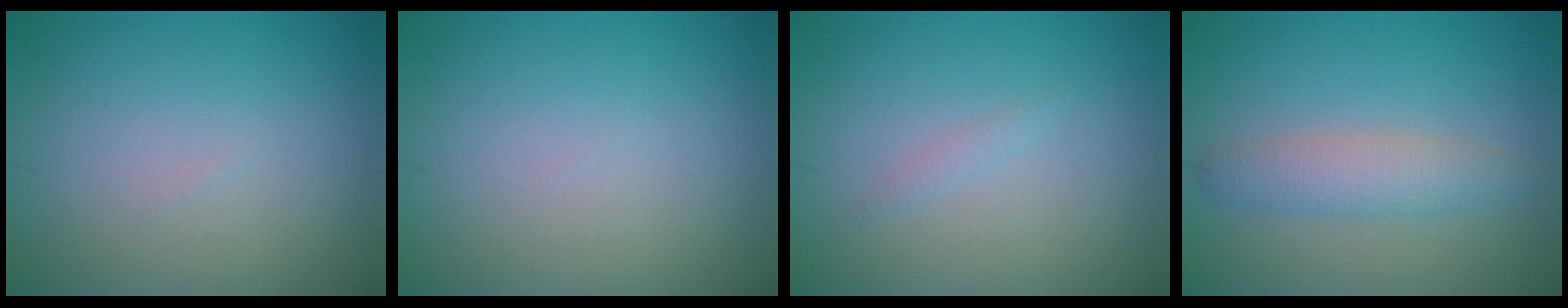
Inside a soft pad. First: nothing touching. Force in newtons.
{"total": 0.0}
{"total": 0.6, "press": 0.6, "slide": 0.1}
{"total": 3.0, "press": 3.0, "slide": 0.1}